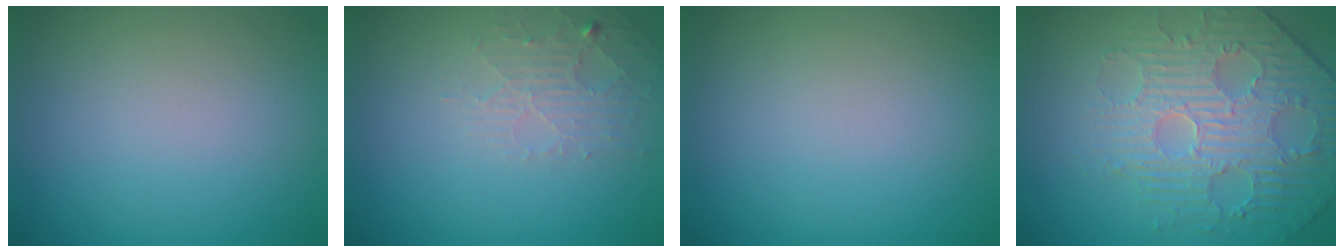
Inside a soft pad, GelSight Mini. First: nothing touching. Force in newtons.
{"total": 2.2, "press": 2.2, "slide": 0.5}
{"total": 0.0}
{"total": 4.4, "press": 4.4, "slide": 0.6}